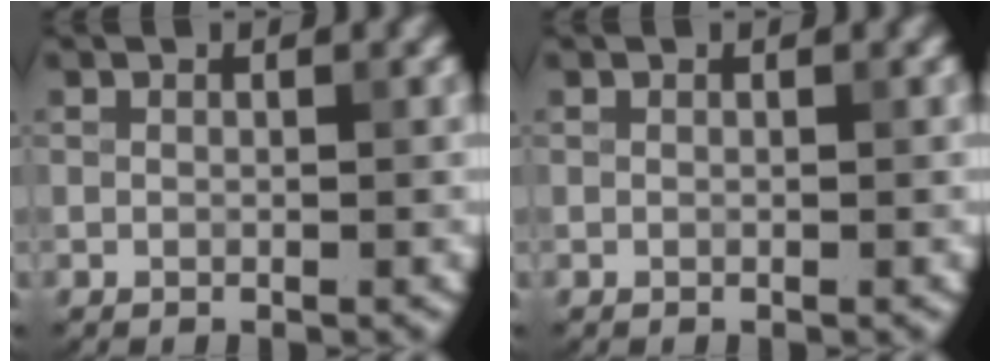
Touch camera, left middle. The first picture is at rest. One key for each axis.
{"total": 0.0}